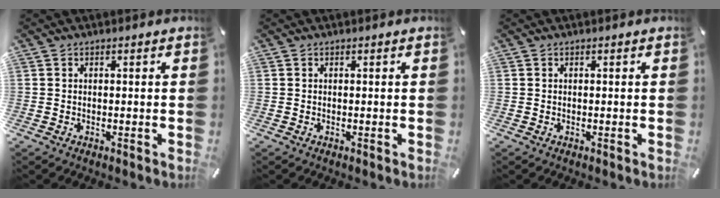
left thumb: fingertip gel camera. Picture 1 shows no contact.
{"total": 0.0}
{"total": 0.0}